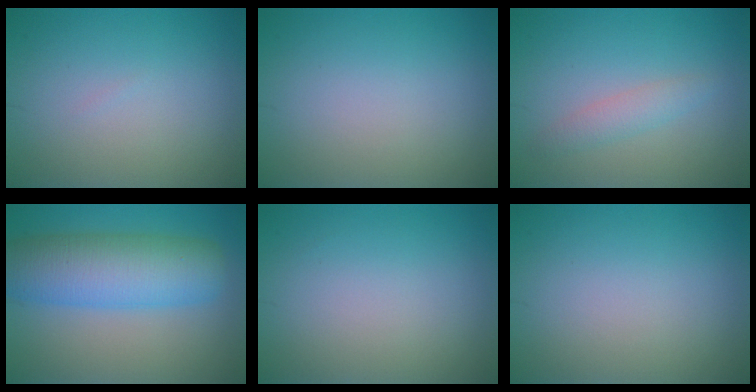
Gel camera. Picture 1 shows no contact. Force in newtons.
{"total": 0.0}
{"total": 1.7, "press": 1.7, "slide": 0.1}
{"total": 8.4, "press": 8.4, "slide": 0.2}
{"total": 0.0}
{"total": 0.0}